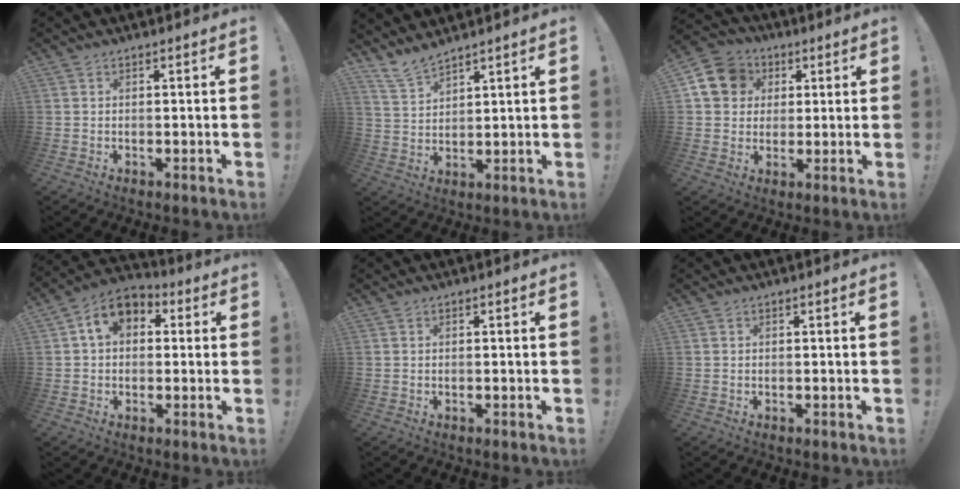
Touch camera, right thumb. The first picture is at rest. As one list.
[{"total": 6.7, "force": [6.2, 1.6, 2.3], "torque": [-0.060, -0.034, 0.120]}, {"total": 12.5, "force": [3.4, 10.9, 4.9], "torque": [-0.065, 0.000, 0.073]}, {"total": 8.9, "force": [2.7, 6.5, 5.5], "torque": [-0.094, 0.010, 0.055]}, {"total": 0.0}, {"total": 0.0}]